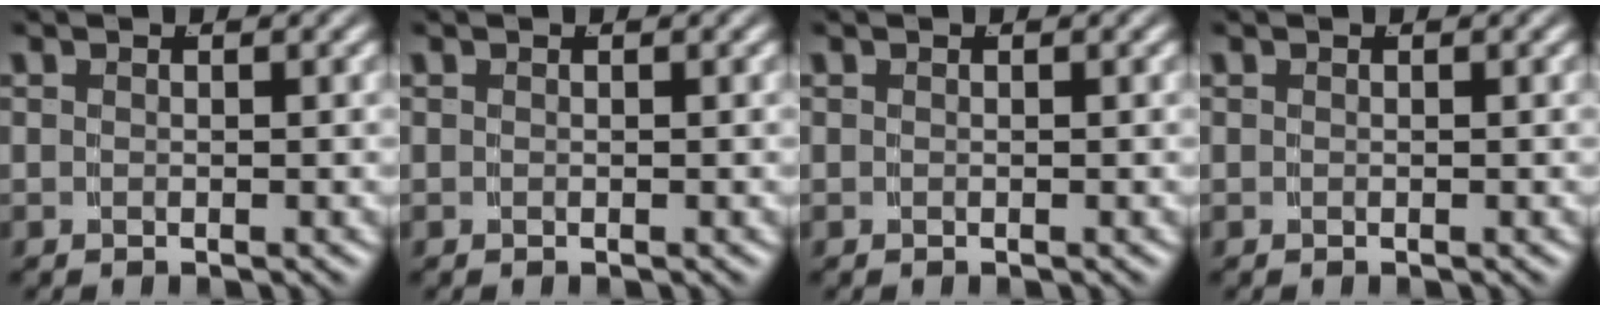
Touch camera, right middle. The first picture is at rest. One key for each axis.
{"total": 0.0}
{"total": 0.0}
{"total": 0.0}